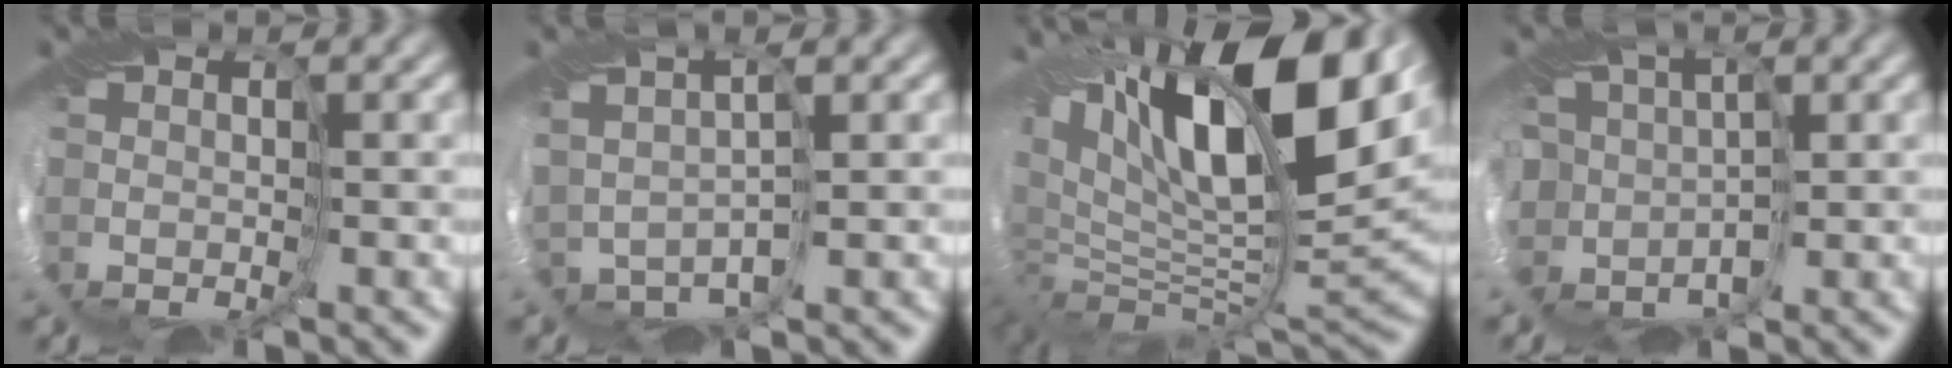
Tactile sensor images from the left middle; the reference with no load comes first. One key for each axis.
{"total": 1.3, "fx": 1.1, "fy": -0.5, "fz": -0.2, "tx": -0.028, "ty": 0.023, "tz": 0.034}
{"total": 14.8, "fx": 5.0, "fy": 5.7, "fz": 12.7, "tx": -0.234, "ty": 0.029, "tz": 0.085}
{"total": 5.6, "fx": 0.6, "fy": 5.0, "fz": 2.3, "tx": -0.071, "ty": 0.028, "tz": -0.029}